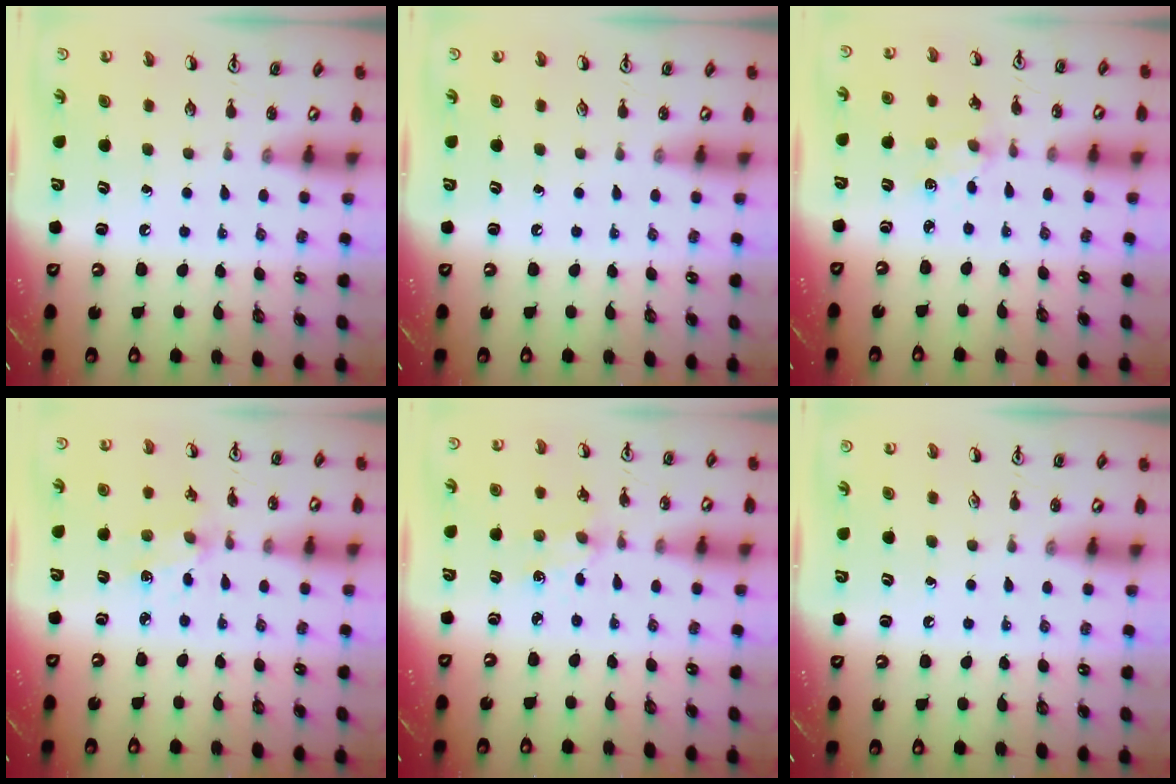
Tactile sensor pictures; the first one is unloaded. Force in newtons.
{"total": 0.0}
{"total": 2.3, "press": 2.3, "slide": 0.4}
{"total": 2.5, "press": 2.5, "slide": 0.2}
{"total": 4.5, "press": 4.5, "slide": 0.5}
{"total": 0.0}